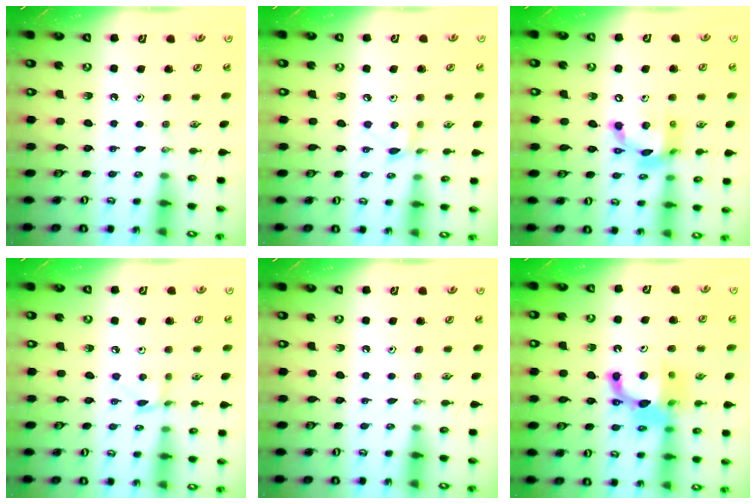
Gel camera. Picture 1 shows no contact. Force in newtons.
{"total": 4.1, "press": 4.1, "slide": 0.5}
{"total": 13.0, "press": 13.0, "slide": 0.4}
{"total": 2.6, "press": 2.6, "slide": 0.1}
{"total": 0.0}
{"total": 12.0, "press": 12.0, "slide": 1.1}